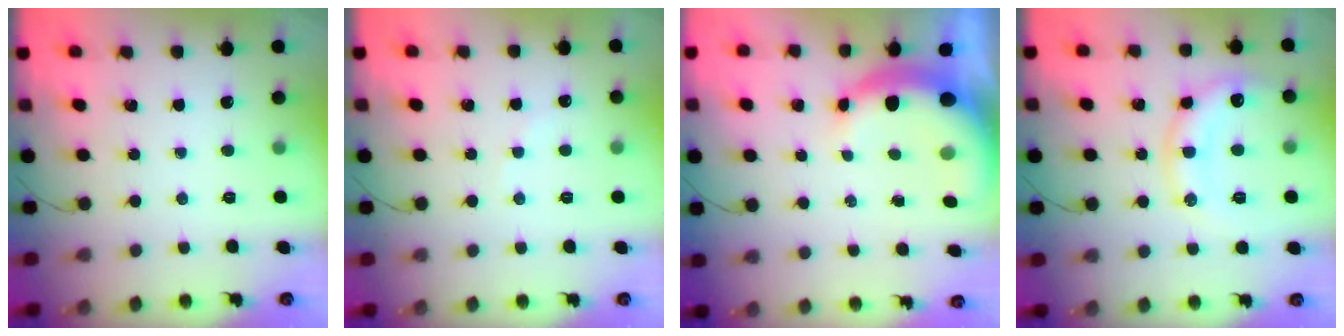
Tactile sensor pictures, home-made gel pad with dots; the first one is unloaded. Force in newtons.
{"total": 4.2, "press": 4.0, "slide": 1.1}
{"total": 8.4, "press": 8.2, "slide": 1.6}
{"total": 13.2, "press": 13.2, "slide": 0.8}